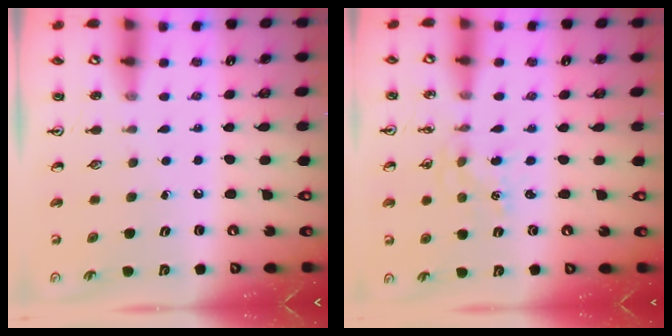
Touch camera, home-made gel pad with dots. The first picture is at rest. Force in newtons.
{"total": 0.7, "press": 0.6, "slide": 0.2}